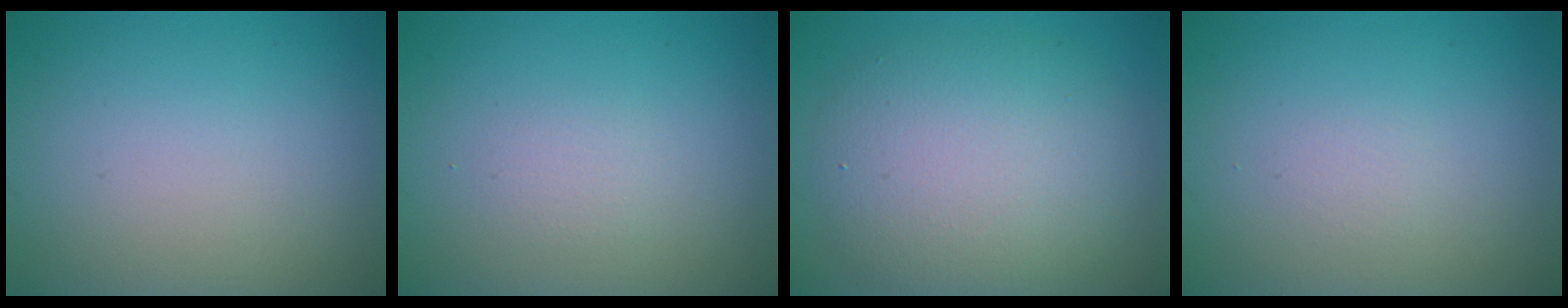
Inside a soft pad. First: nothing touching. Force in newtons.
{"total": 1.0, "press": 1.0, "slide": 0.1}
{"total": 6.8, "press": 6.8, "slide": 0.3}
{"total": 0.6, "press": 0.6, "slide": 0.0}